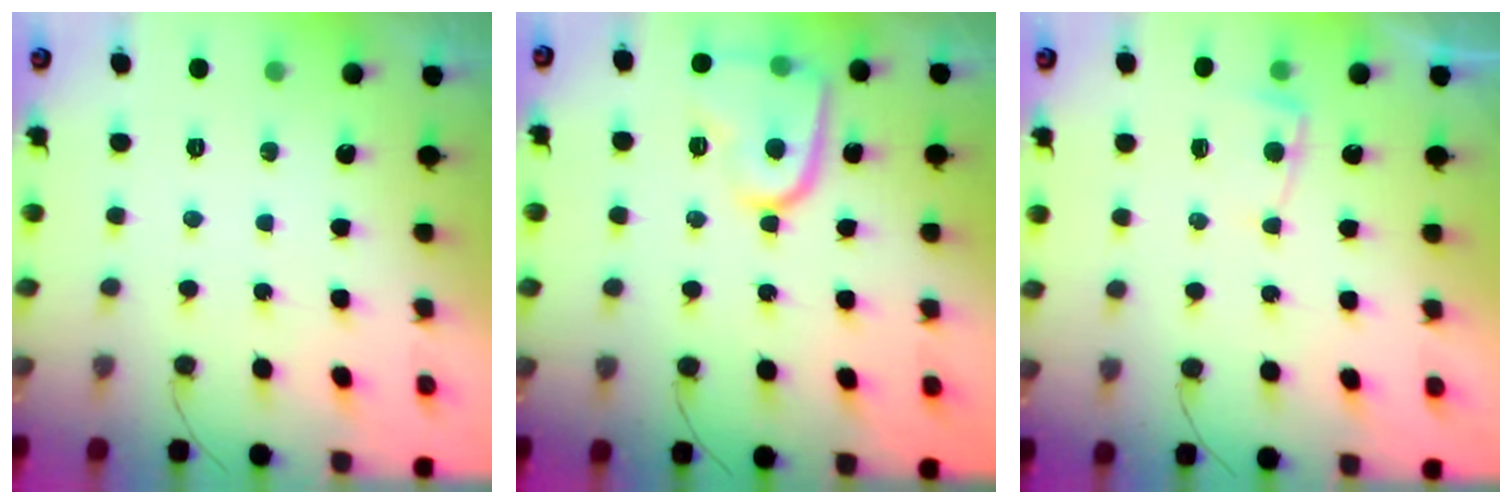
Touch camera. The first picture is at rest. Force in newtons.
{"total": 11.8, "press": 11.7, "slide": 0.7}
{"total": 4.4, "press": 4.4, "slide": 0.5}